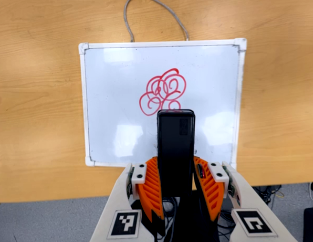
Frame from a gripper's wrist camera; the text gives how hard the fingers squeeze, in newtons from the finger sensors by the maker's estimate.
{"total": 4.8, "left": 3.2, "right": 6.4}